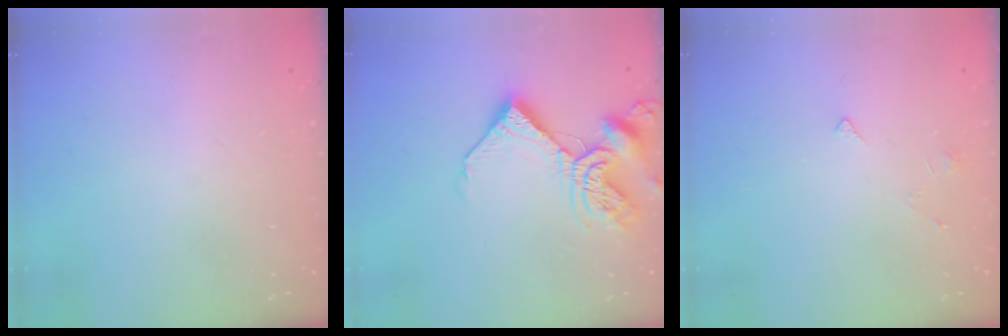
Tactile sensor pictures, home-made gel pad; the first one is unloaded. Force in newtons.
{"total": 11.3, "press": 11.2, "slide": 1.5}
{"total": 2.2, "press": 2.1, "slide": 0.4}